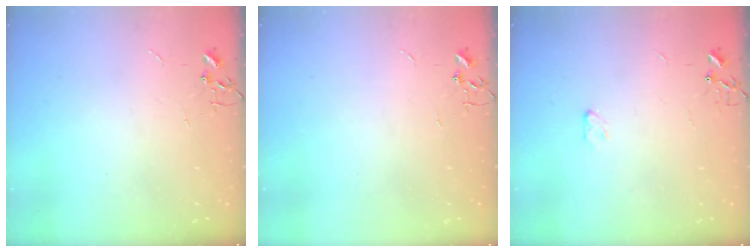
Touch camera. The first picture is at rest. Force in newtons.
{"total": 0.0}
{"total": 2.9, "press": 2.9, "slide": 0.4}